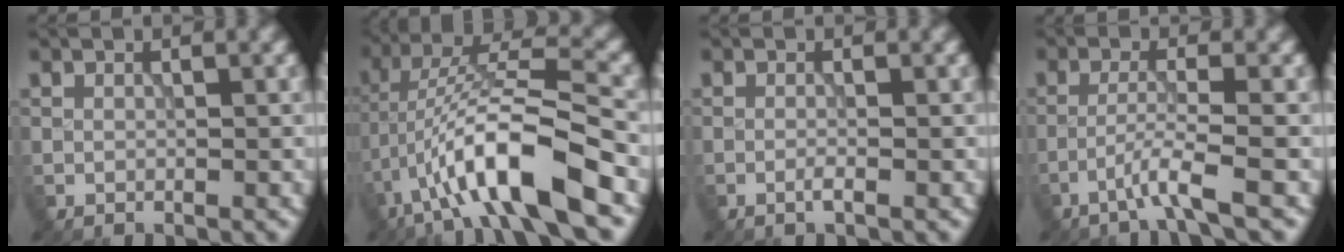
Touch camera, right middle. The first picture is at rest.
{"total": 10.2, "force": [-4.6, 2.3, 8.8], "torque": [-0.167, 0.019, -0.087]}
{"total": 0.8, "force": [-0.4, 0.1, 0.7], "torque": [-0.014, 0.000, -0.011]}
{"total": 3.1, "force": [-1.9, -0.2, 2.5], "torque": [-0.044, 0.007, -0.050]}